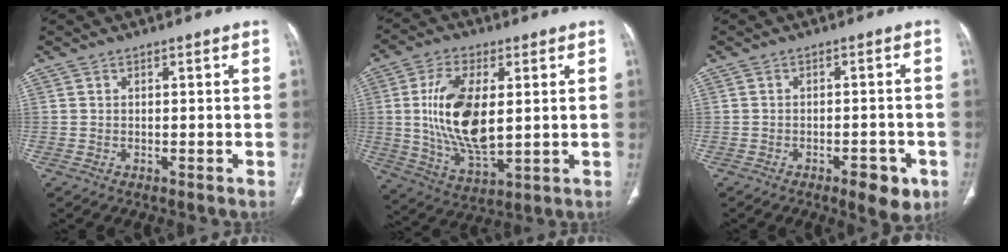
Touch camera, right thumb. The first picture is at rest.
{"total": 15.8, "force": [1.7, 7.7, 13.8], "torque": [-0.262, -0.018, 0.040]}
{"total": 6.2, "force": [-3.2, 2.6, 4.6], "torque": [-0.046, 0.009, -0.039]}